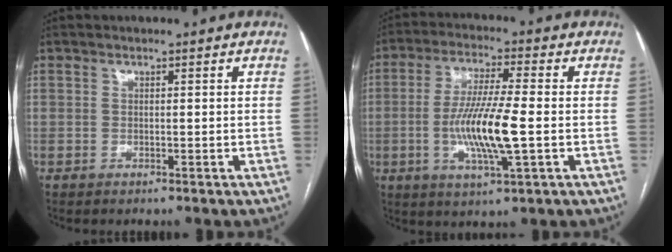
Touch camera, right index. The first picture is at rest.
{"total": 11.6, "force": [-2.0, 0.6, 11.4], "torque": [-0.224, -0.009, -0.041]}